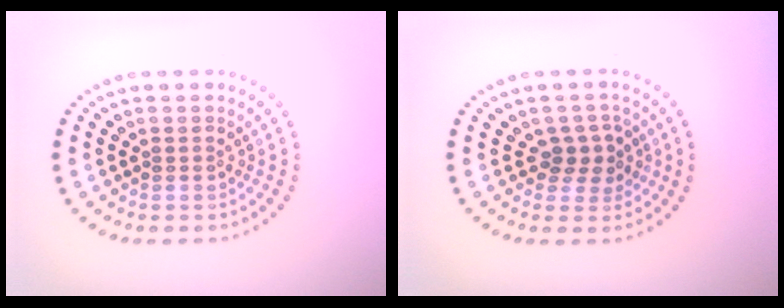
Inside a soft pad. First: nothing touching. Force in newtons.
{"total": 2.3, "press": 2.0, "slide": 1.1}